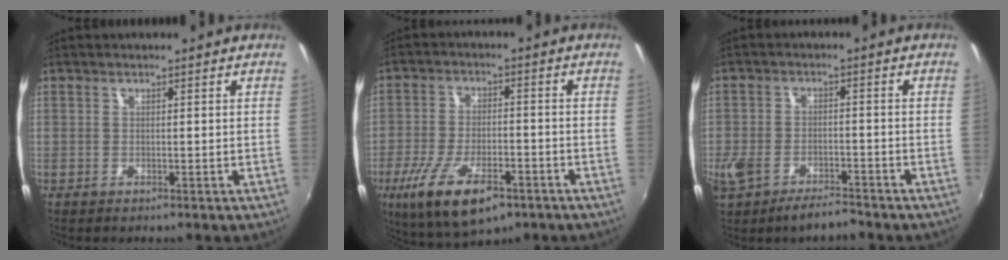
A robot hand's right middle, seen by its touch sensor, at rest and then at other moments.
{"total": 13.8, "force": [-7.6, 5.2, 10.2], "torque": [-0.211, -0.036, -0.130]}
{"total": 7.9, "force": [-5.7, 3.5, 4.2], "torque": [-0.112, -0.015, -0.105]}